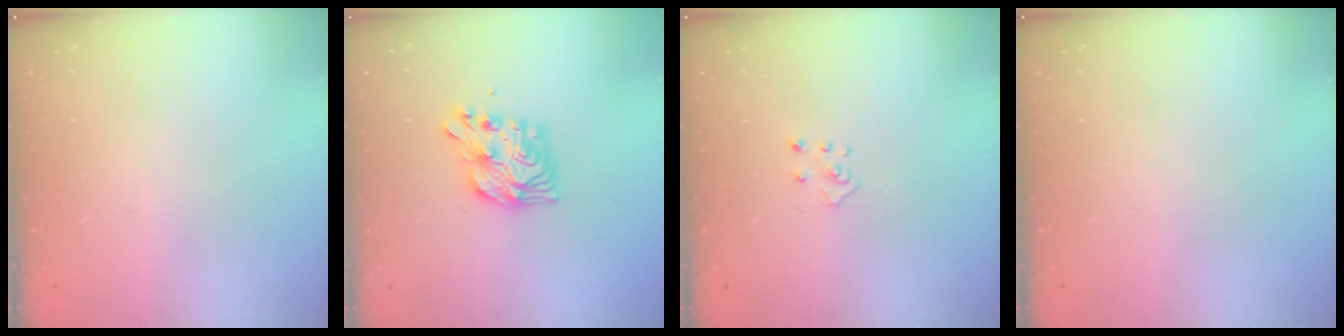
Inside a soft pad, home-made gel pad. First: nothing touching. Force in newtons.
{"total": 10.5, "press": 10.5, "slide": 1.0}
{"total": 2.7, "press": 2.7, "slide": 0.2}
{"total": 0.0}